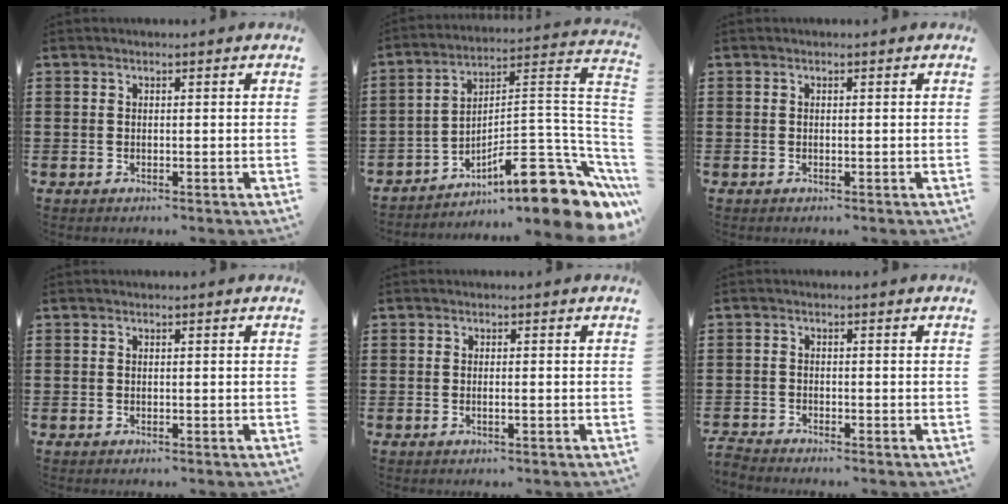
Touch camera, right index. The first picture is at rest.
{"total": 12.9, "force": [-8.0, 3.5, 9.5], "torque": [-0.113, -0.004, -0.140]}
{"total": 0.0}
{"total": 0.0}
{"total": 0.8, "force": [-0.3, 0.0, 0.7], "torque": [-0.014, -0.004, -0.004]}
{"total": 1.7, "force": [-1.7, 0.0, -0.1], "torque": [-0.002, 0.001, -0.038]}